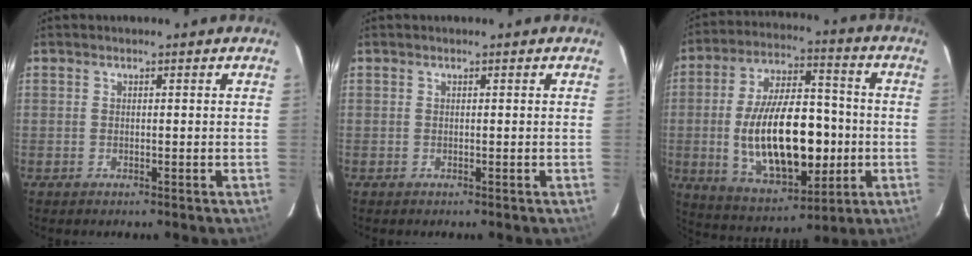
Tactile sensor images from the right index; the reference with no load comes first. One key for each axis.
{"total": 0.0}
{"total": 21.9, "fx": -2.9, "fy": 10.5, "fz": 19.0, "tx": -0.357, "ty": 0.003, "tz": -0.026}